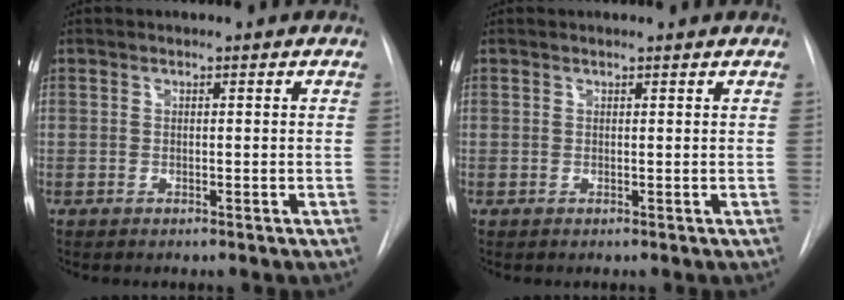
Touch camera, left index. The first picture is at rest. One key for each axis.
{"total": 0.9, "fx": 0.9, "fy": 0.0, "fz": 0.1, "tx": -0.007, "ty": 0.005, "tz": 0.008}